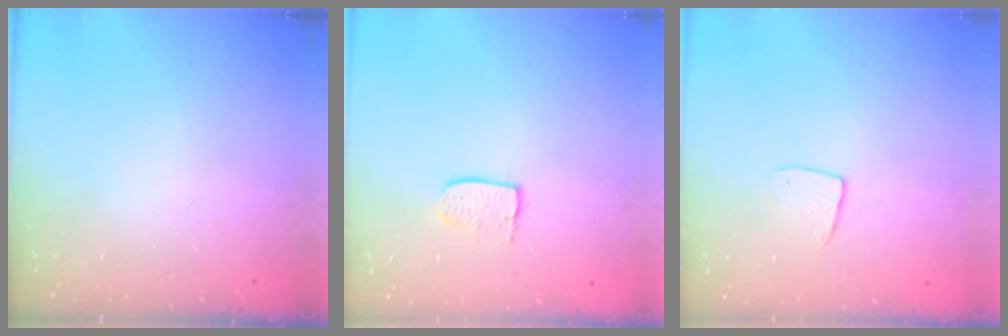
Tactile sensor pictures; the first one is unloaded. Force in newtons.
{"total": 6.3, "press": 6.3, "slide": 0.4}
{"total": 7.0, "press": 6.9, "slide": 0.5}